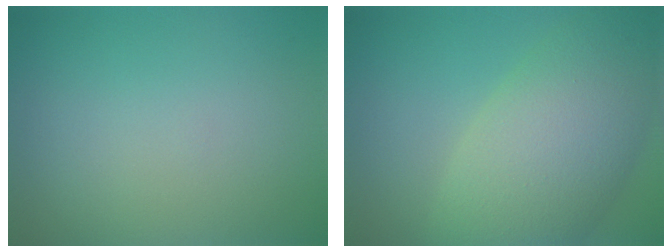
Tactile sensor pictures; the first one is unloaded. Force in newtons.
{"total": 9.5, "press": 9.4, "slide": 0.4}